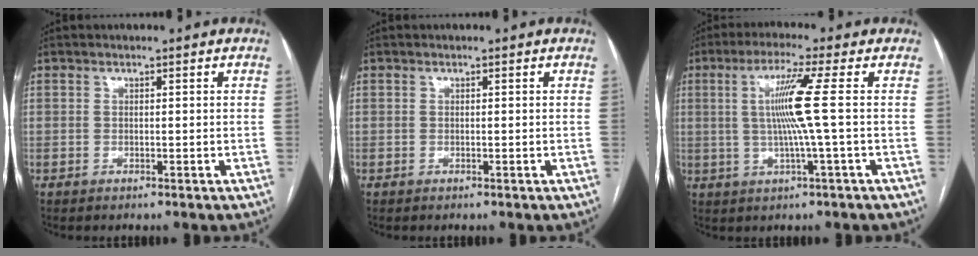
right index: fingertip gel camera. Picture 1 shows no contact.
{"total": 0.0}
{"total": 7.8, "force": [0.6, -1.7, 7.6], "torque": [-0.147, 0.001, 0.017]}